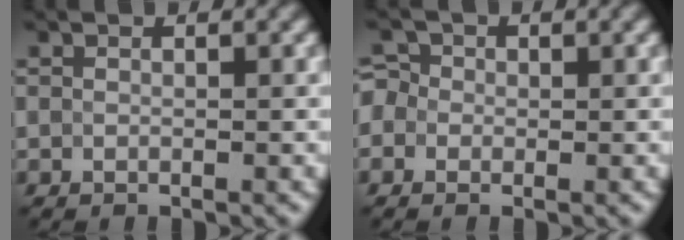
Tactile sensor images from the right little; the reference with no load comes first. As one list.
[{"total": 2.5, "force": [0.3, 2.3, 0.9], "torque": [-0.003, 0.016, -0.019]}]